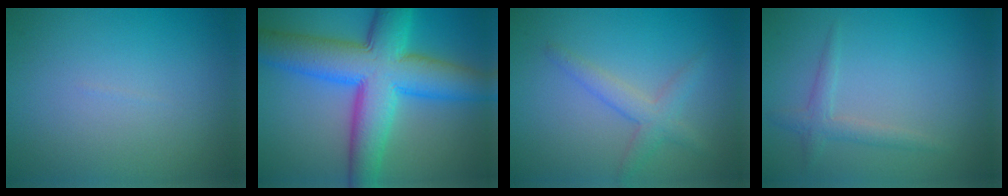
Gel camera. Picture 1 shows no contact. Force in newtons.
{"total": 11.6, "press": 11.6, "slide": 0.1}
{"total": 2.4, "press": 2.4, "slide": 0.2}
{"total": 1.7, "press": 1.7, "slide": 0.0}